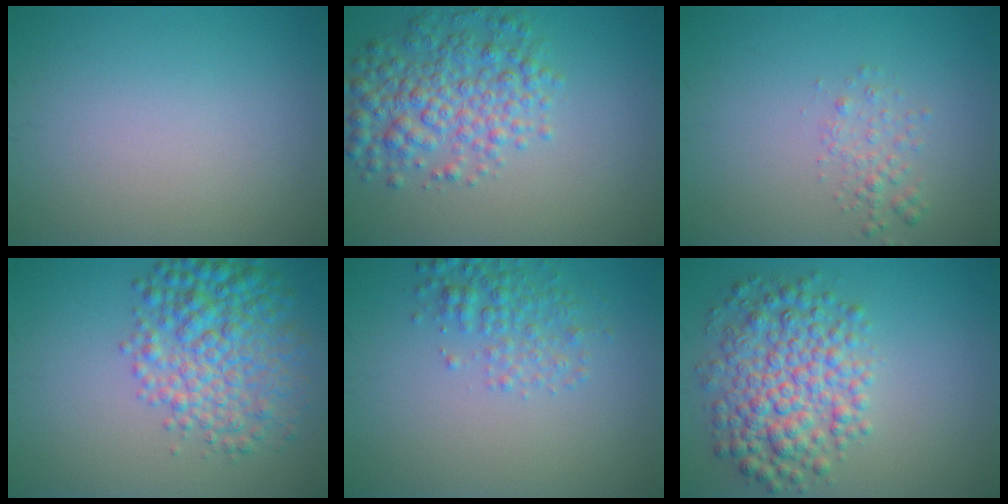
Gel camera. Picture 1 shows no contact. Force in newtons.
{"total": 5.5, "press": 5.5, "slide": 0.2}
{"total": 1.6, "press": 1.6, "slide": 0.1}
{"total": 6.5, "press": 6.5, "slide": 0.1}
{"total": 2.6, "press": 2.6, "slide": 0.1}
{"total": 6.5, "press": 6.5, "slide": 0.0}